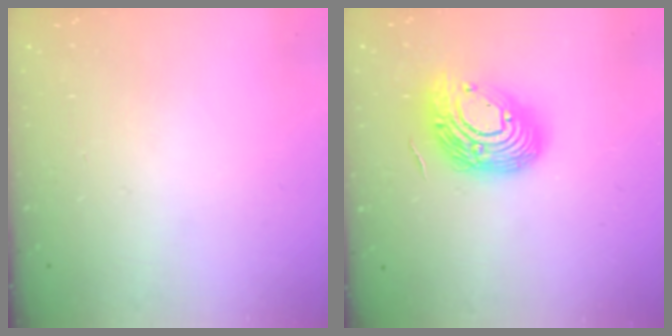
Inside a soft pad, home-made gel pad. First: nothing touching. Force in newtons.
{"total": 17.3, "press": 17.2, "slide": 1.2}